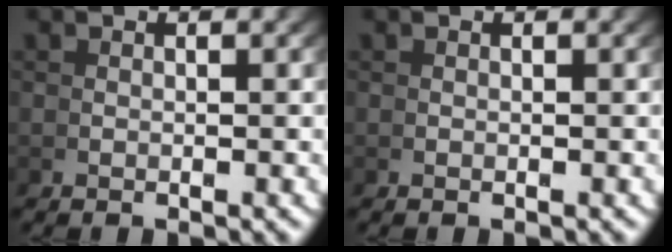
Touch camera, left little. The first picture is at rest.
{"total": 0.0}